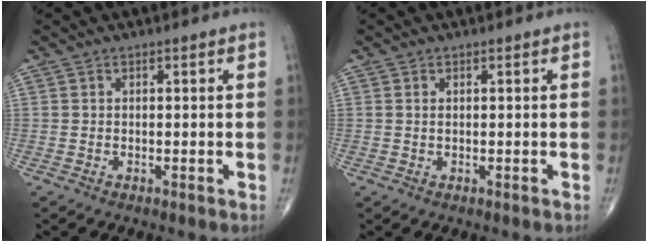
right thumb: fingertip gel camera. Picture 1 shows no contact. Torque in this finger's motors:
{"motor_torque": [-0.56, -0.05, -0.13, -0.05, 0.06]}